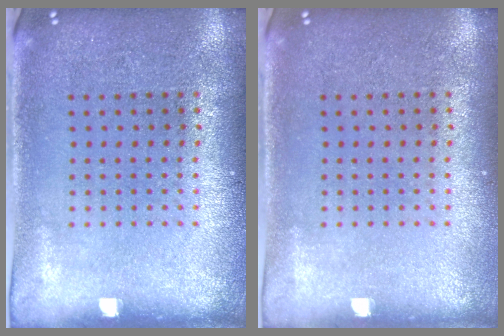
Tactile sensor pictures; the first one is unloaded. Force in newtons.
{"total": 0.0}